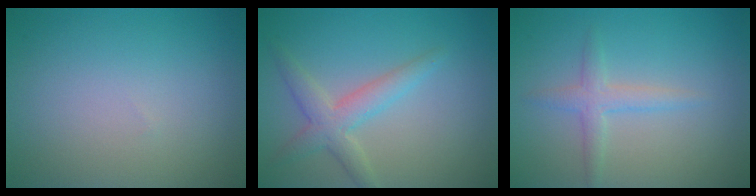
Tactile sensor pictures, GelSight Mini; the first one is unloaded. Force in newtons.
{"total": 3.1, "press": 3.1, "slide": 0.4}
{"total": 2.1, "press": 2.1, "slide": 0.1}